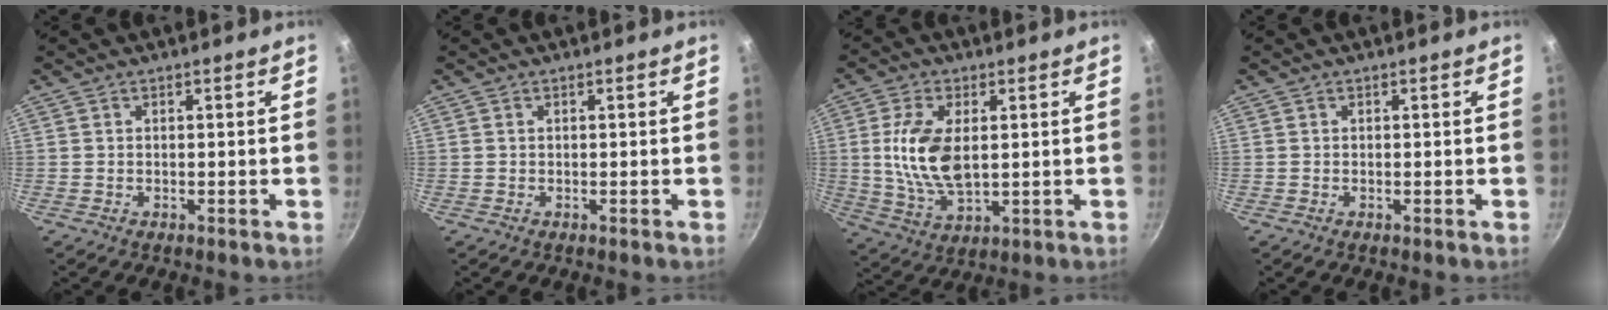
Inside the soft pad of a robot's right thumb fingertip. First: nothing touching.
{"total": 0.0}
{"total": 12.2, "force": [1.4, 6.5, 10.3], "torque": [-0.197, -0.007, 0.031]}
{"total": 0.0}